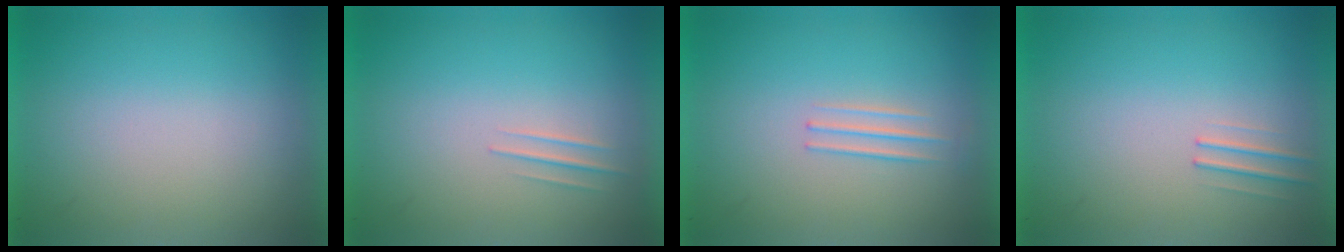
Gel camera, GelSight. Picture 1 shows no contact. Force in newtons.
{"total": 1.1}
{"total": 1.3}
{"total": 1.0}